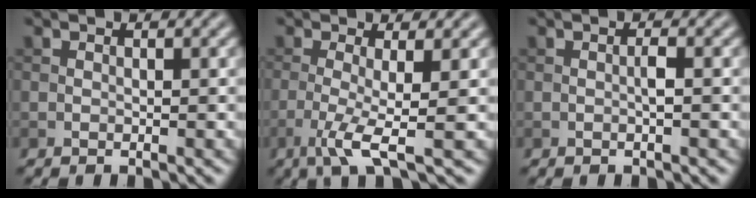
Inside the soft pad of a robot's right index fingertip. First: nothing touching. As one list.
[{"total": 4.1, "force": [-1.2, 0.6, 3.8], "torque": [-0.076, -0.007, -0.026]}, {"total": 0.8, "force": [-0.2, 0.0, 0.7], "torque": [-0.014, 0.002, -0.003]}]